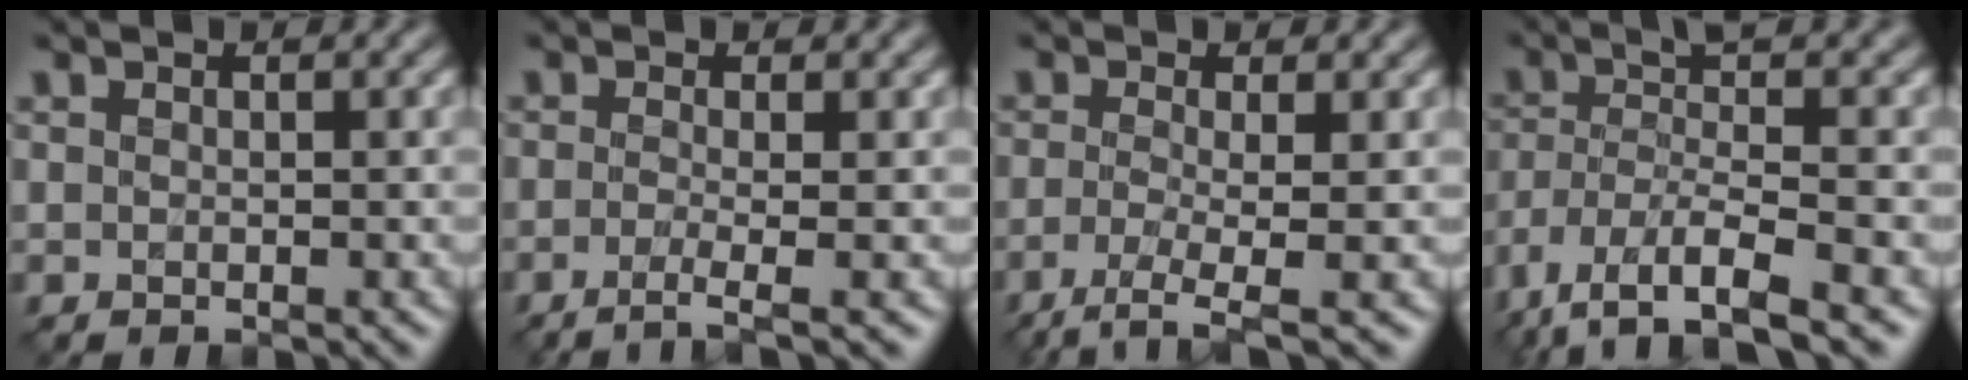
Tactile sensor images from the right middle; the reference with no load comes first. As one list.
[{"total": 2.9, "force": [-1.2, 0.7, 2.5], "torque": [-0.036, -0.007, -0.032]}, {"total": 4.0, "force": [-1.6, 0.9, 3.6], "torque": [-0.065, -0.010, -0.040]}, {"total": 8.1, "force": [-4.4, 2.2, 6.5], "torque": [-0.131, -0.011, -0.083]}]